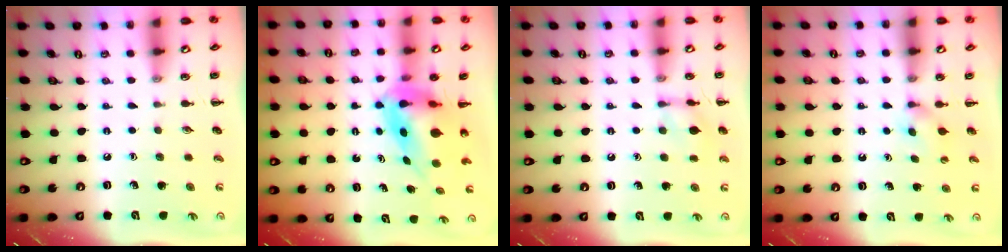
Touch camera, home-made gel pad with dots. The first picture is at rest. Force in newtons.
{"total": 7.7, "press": 7.2, "slide": 2.5}
{"total": 8.3, "press": 8.2, "slide": 1.2}
{"total": 2.5, "press": 2.3, "slide": 1.0}